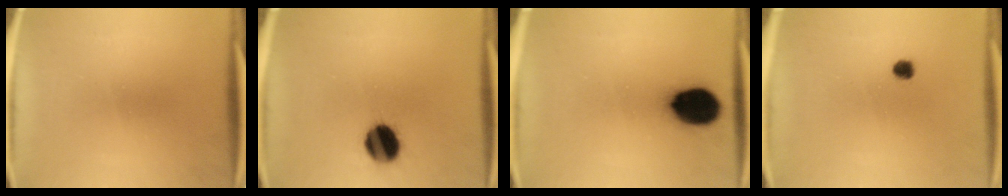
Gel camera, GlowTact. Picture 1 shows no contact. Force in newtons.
{"total": 10.7}
{"total": 14.7}
{"total": 2.0}